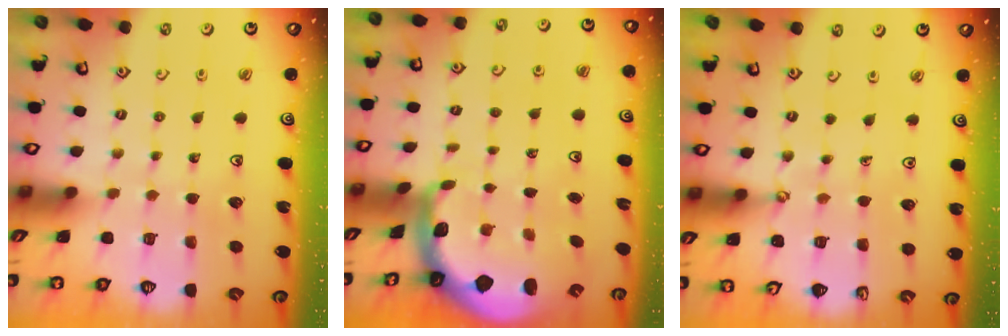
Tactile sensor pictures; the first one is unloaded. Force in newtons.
{"total": 1.7, "press": 1.6, "slide": 0.4}
{"total": 1.9, "press": 1.9, "slide": 0.1}